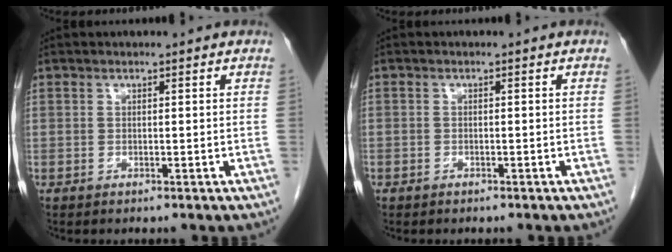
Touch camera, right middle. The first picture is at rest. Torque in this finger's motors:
{"motor_torque": [0.78, -1.01, -0.38, -0.21]}